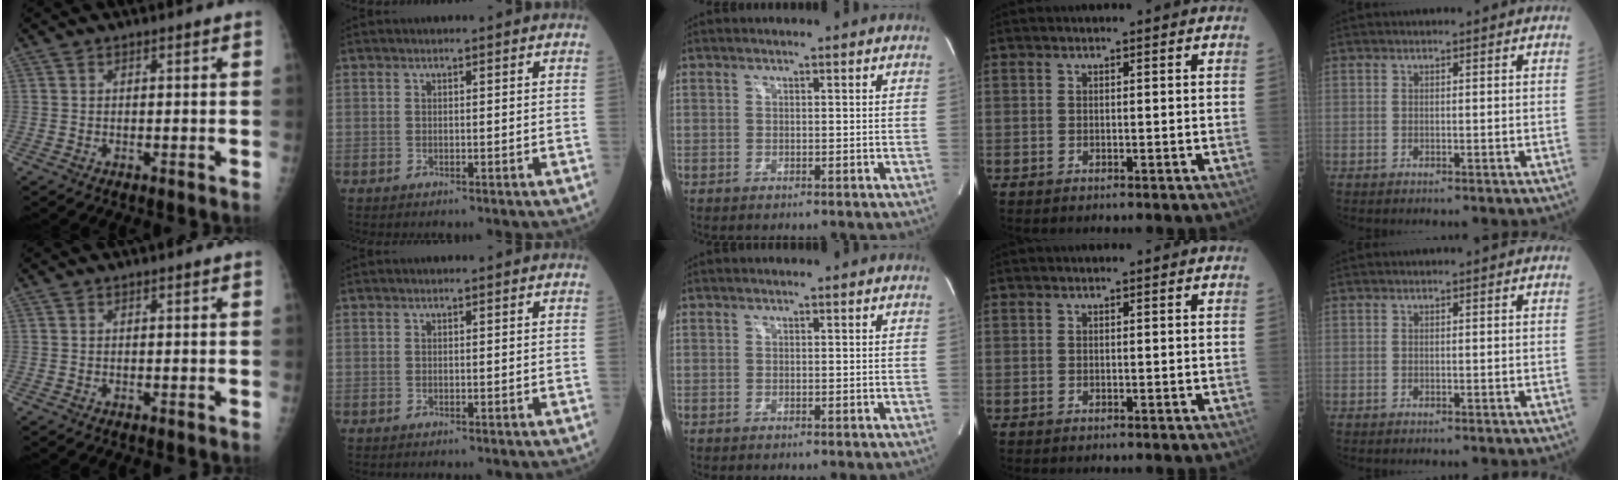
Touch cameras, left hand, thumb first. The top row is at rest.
{}